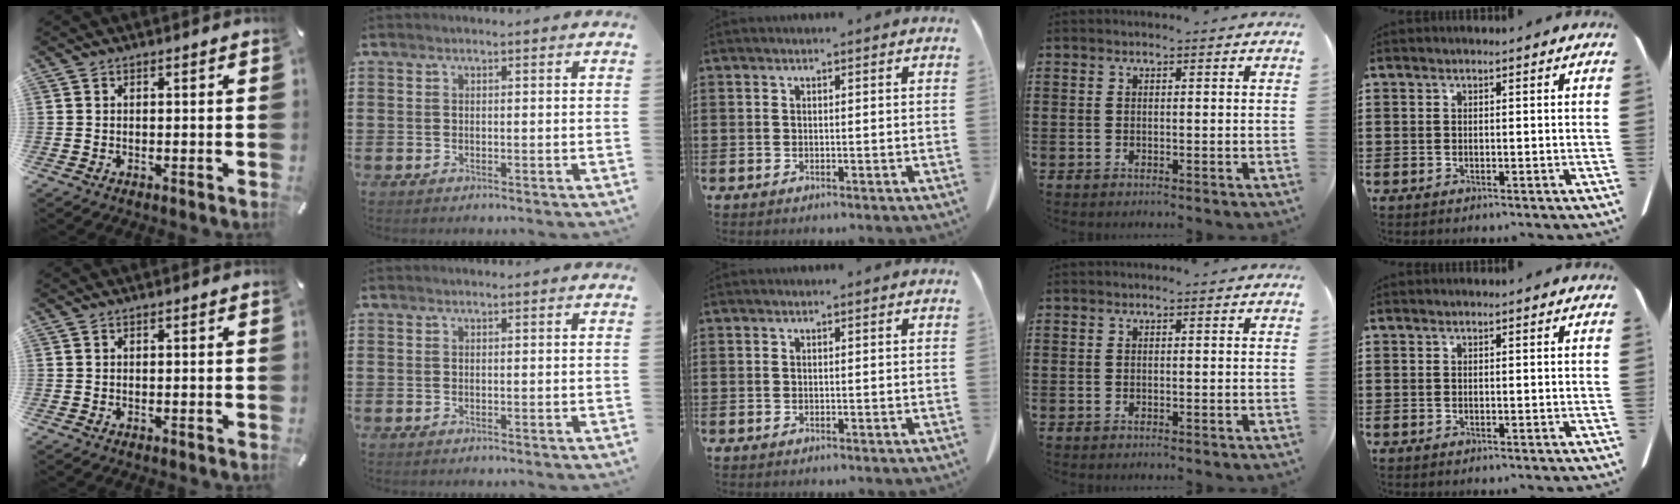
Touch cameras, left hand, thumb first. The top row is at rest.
{}